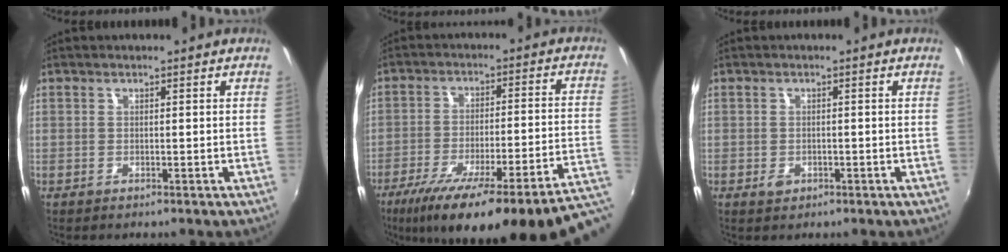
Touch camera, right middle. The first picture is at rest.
{"total": 23.7, "force": [-15.9, 0.6, 17.5], "torque": [-0.245, -0.063, -0.220]}
{"total": 1.7, "force": [-0.8, 1.2, 0.8], "torque": [-0.013, -0.001, -0.012]}